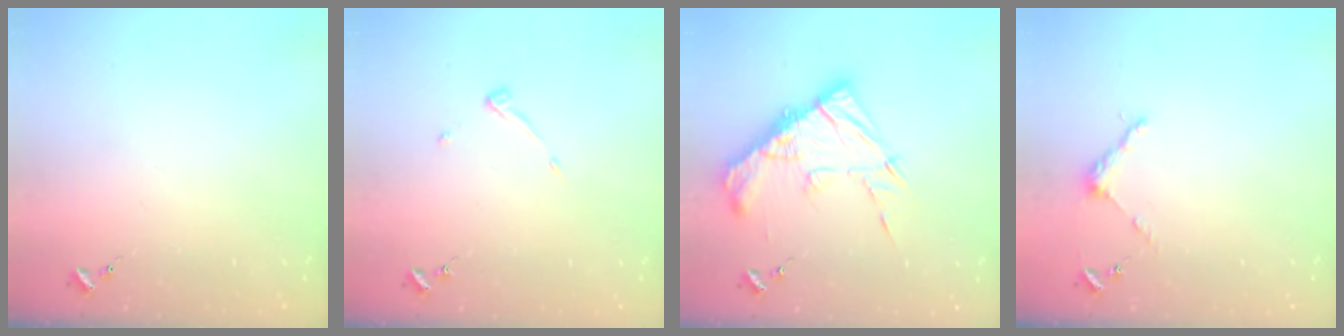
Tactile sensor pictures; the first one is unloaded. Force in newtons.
{"total": 3.9, "press": 3.9, "slide": 0.4}
{"total": 16.3, "press": 16.2, "slide": 1.3}
{"total": 3.8, "press": 3.8, "slide": 0.3}